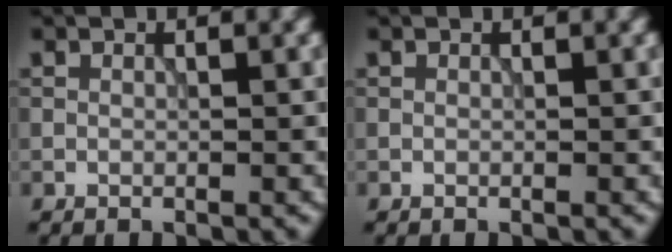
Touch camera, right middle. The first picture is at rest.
{"total": 0.0}